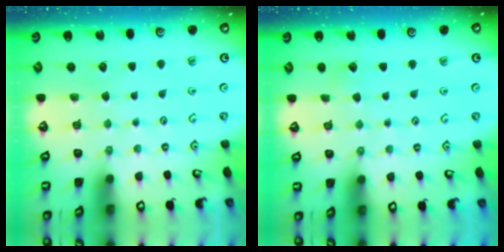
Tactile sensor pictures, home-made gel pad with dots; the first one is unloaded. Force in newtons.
{"total": 1.8, "press": 1.8, "slide": 0.2}